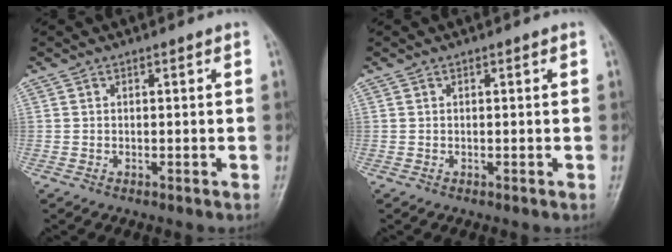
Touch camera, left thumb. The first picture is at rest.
{"total": 0.0}